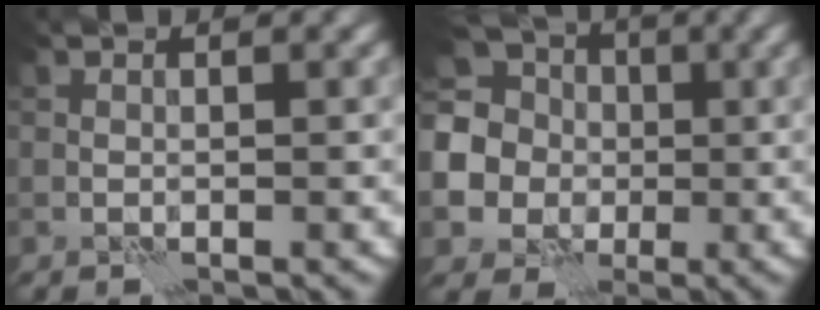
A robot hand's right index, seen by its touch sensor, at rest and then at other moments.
{"total": 10.4, "force": [-0.4, 9.8, 3.5], "torque": [-0.118, 0.009, -0.040]}